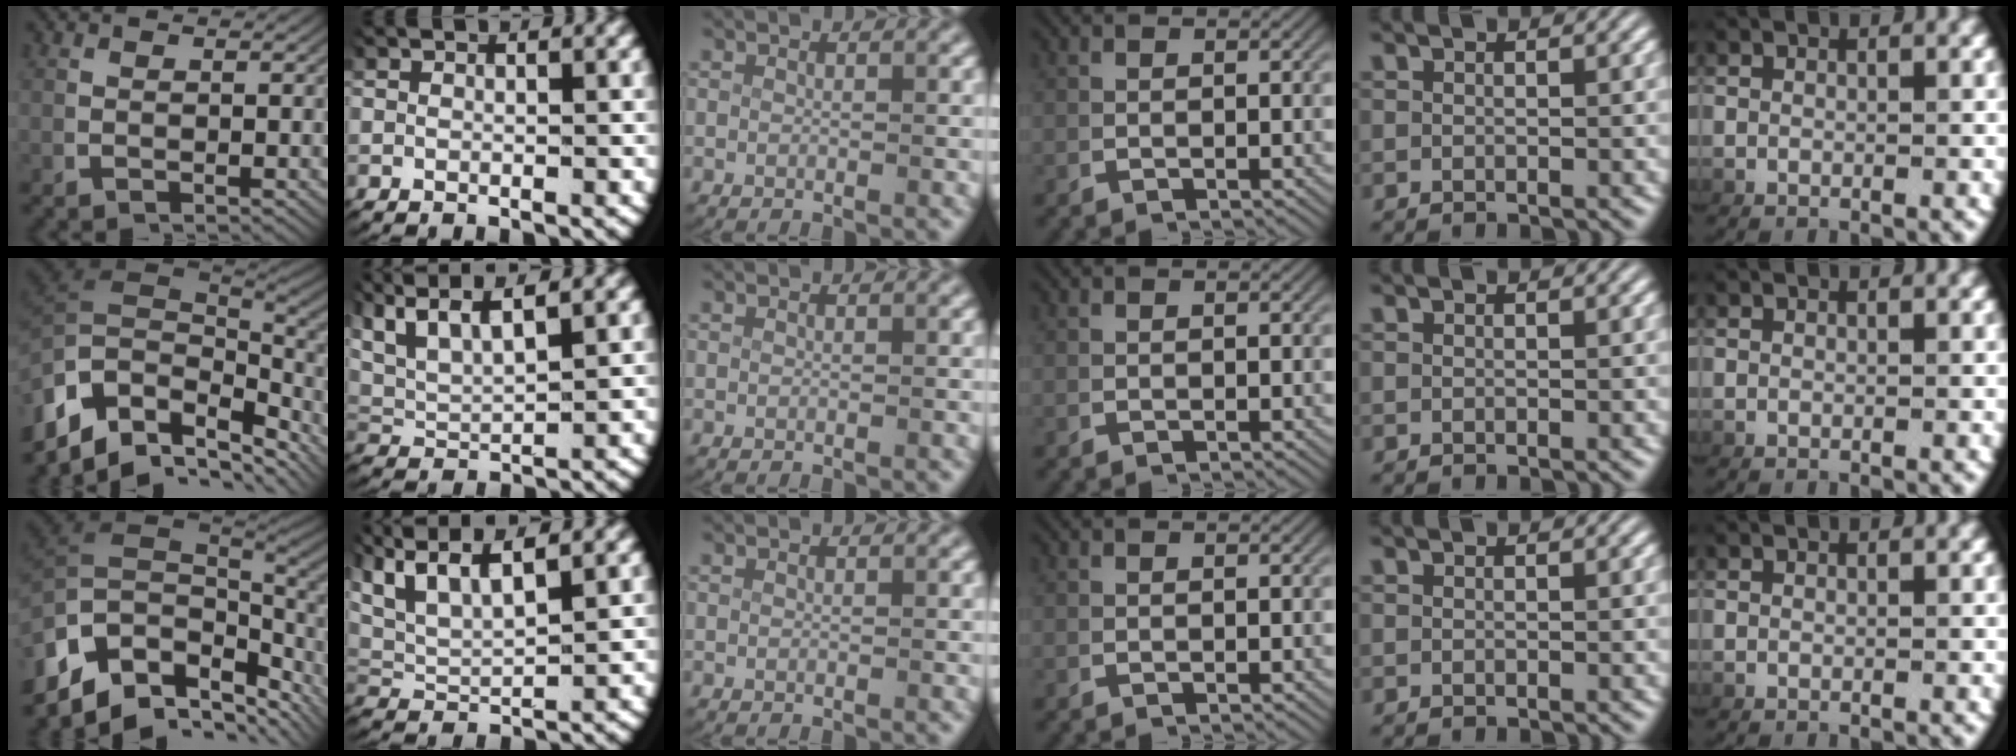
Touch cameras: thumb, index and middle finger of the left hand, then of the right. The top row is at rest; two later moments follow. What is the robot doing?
{"motion": "lift_and_place", "object": "coat"}